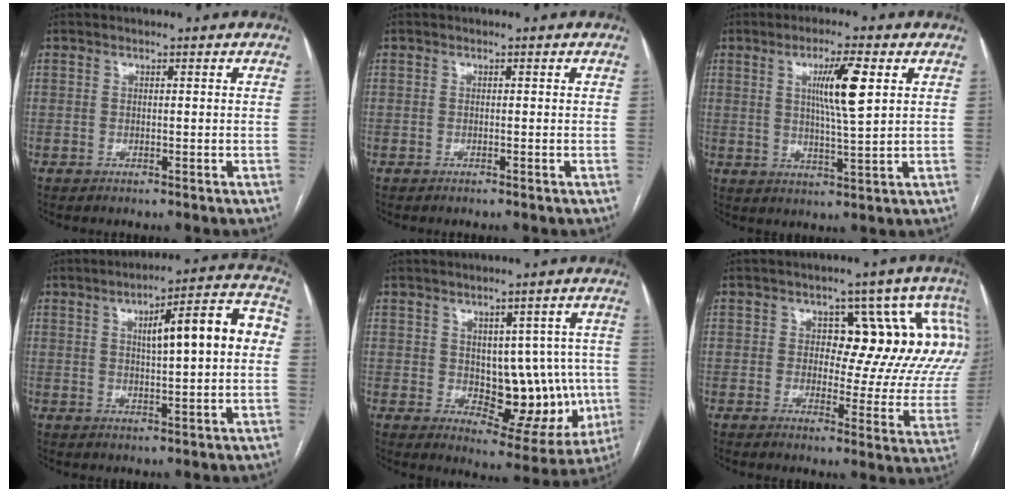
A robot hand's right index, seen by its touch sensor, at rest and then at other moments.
{"total": 0.0}
{"total": 7.8, "force": [2.4, 0.2, 7.4], "torque": [-0.131, -0.002, 0.042]}
{"total": 12.4, "force": [1.9, 2.1, 12.0], "torque": [-0.162, 0.037, 0.025]}
{"total": 12.5, "force": [-0.5, 7.0, 10.3], "torque": [-0.110, 0.016, 0.017]}
{"total": 15.6, "force": [4.5, 7.7, 12.8], "torque": [-0.142, 0.017, 0.044]}